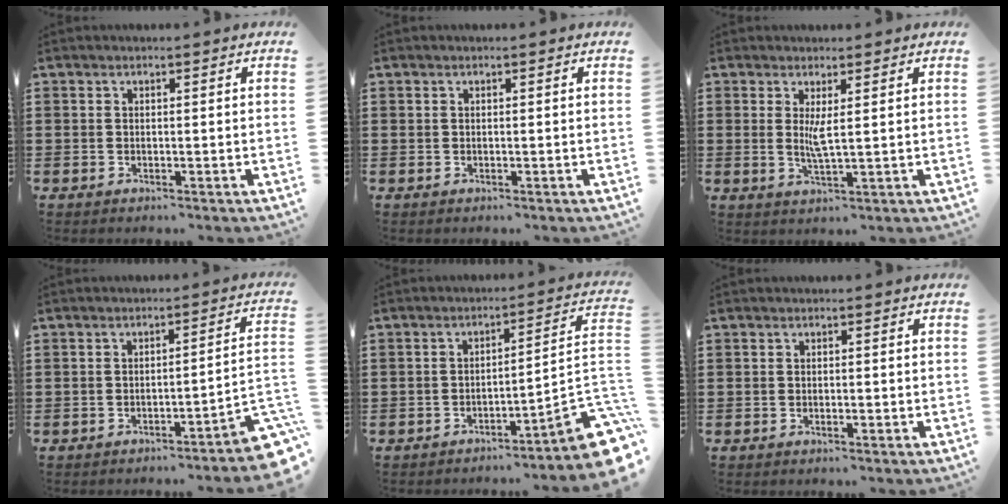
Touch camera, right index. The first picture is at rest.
{"total": 0.0}
{"total": 3.2, "force": [0.9, 0.2, 3.0], "torque": [-0.061, -0.005, 0.014]}
{"total": 4.0, "force": [-3.0, 0.1, 2.7], "torque": [-0.041, -0.019, -0.061]}
{"total": 7.1, "force": [-4.3, 1.0, 5.5], "torque": [-0.070, -0.019, -0.084]}
{"total": 0.6, "force": [-0.2, 0.2, 0.5], "torque": [-0.011, -0.003, -0.004]}